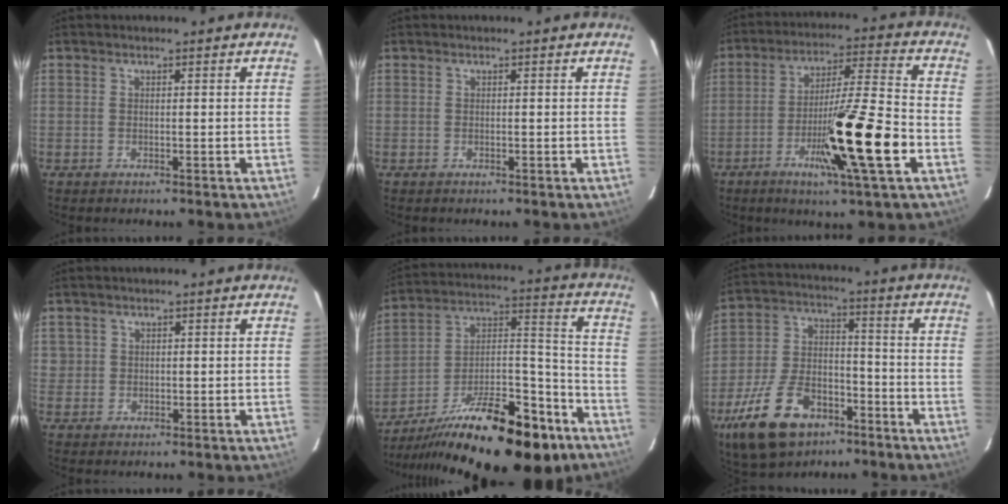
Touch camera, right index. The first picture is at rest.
{"total": 0.0}
{"total": 16.0, "force": [-5.6, -0.5, 15.0], "torque": [-0.256, -0.016, -0.097]}
{"total": 1.6, "force": [0.7, 1.4, 0.0], "torque": [0.015, 0.001, 0.006]}
{"total": 25.6, "force": [-17.9, 6.5, 17.1], "torque": [-0.235, 0.010, -0.285]}
{"total": 14.7, "force": [-8.7, 8.1, 8.7], "torque": [-0.187, 0.005, -0.153]}